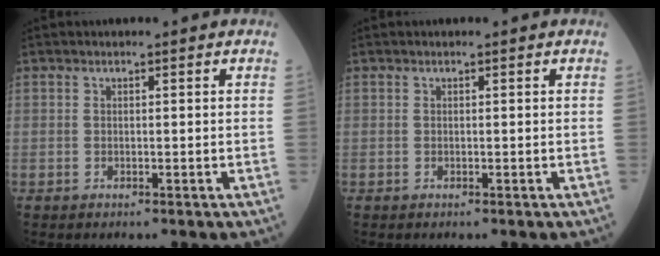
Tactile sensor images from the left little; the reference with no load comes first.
{"total": 0.0}